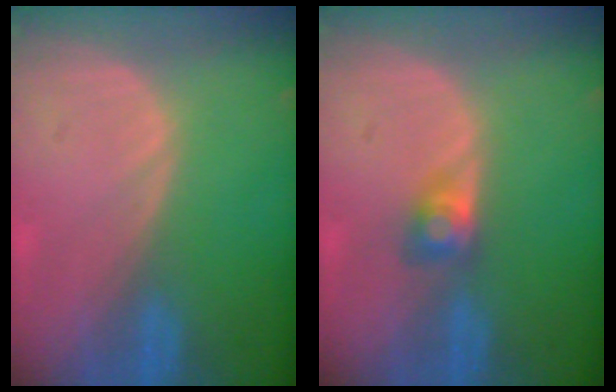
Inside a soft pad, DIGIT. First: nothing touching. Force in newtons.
{"total": 2.7, "press": 2.5, "slide": 1.0}